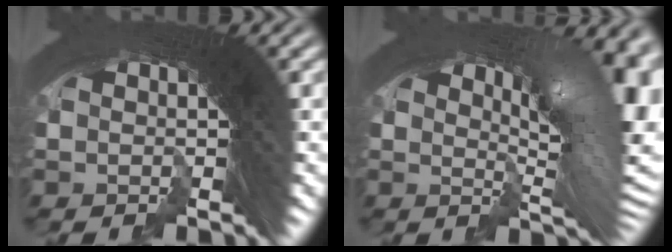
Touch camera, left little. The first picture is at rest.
{"total": 9.6, "force": [1.0, 3.8, 8.8], "torque": [-0.099, 0.014, 0.006]}